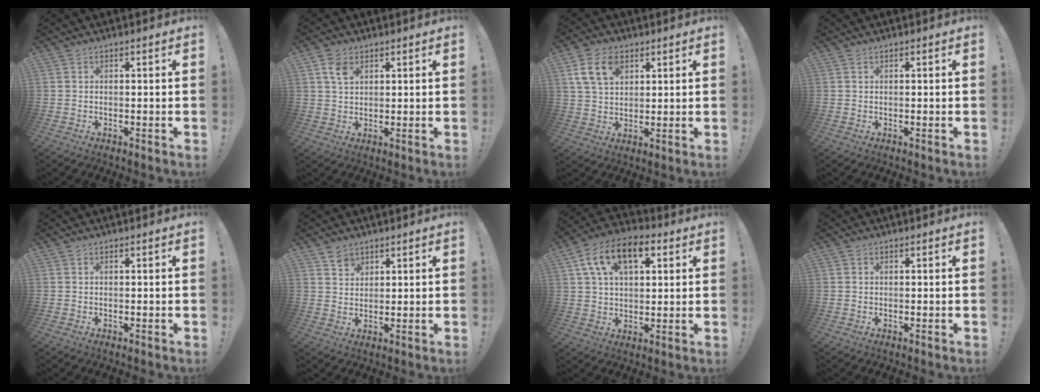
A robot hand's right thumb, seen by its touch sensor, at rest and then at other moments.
{"total": 5.2, "force": [2.7, 3.2, 3.1], "torque": [-0.050, -0.006, 0.049]}
{"total": 10.5, "force": [4.9, 6.9, 6.2], "torque": [-0.108, -0.008, 0.093]}
{"total": 0.0}
{"total": 0.0}
{"total": 3.5, "force": [2.8, 2.1, 0.4], "torque": [0.002, -0.018, 0.048]}
{"total": 14.6, "force": [6.5, 8.6, 10.0], "torque": [-0.161, -0.010, 0.118]}
{"total": 0.0}